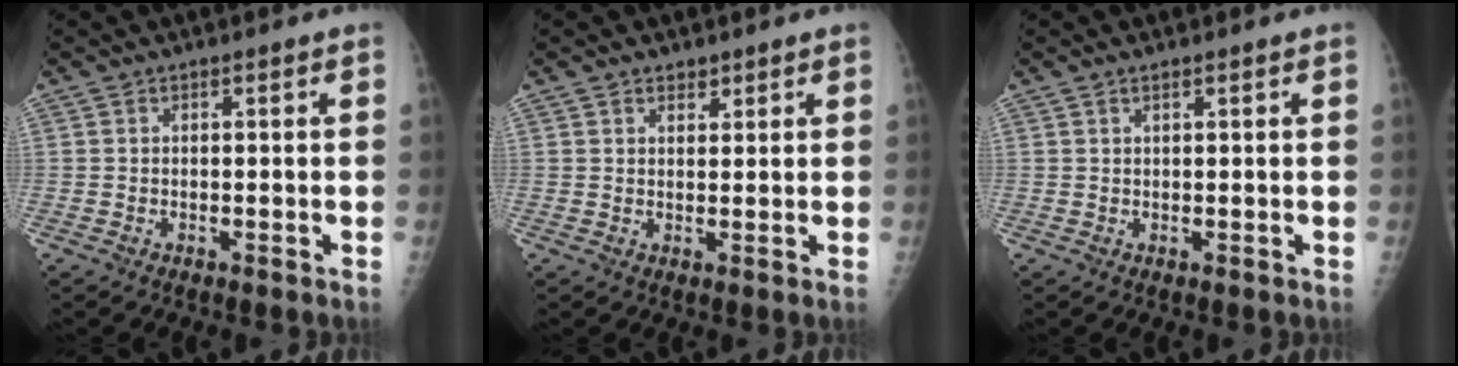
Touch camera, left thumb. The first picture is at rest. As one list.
[{"total": 2.0, "force": [1.5, 1.1, 0.7], "torque": [0.002, -0.009, 0.021]}, {"total": 0.8, "force": [0.6, 0.1, 0.5], "torque": [-0.009, 0.000, 0.011]}]